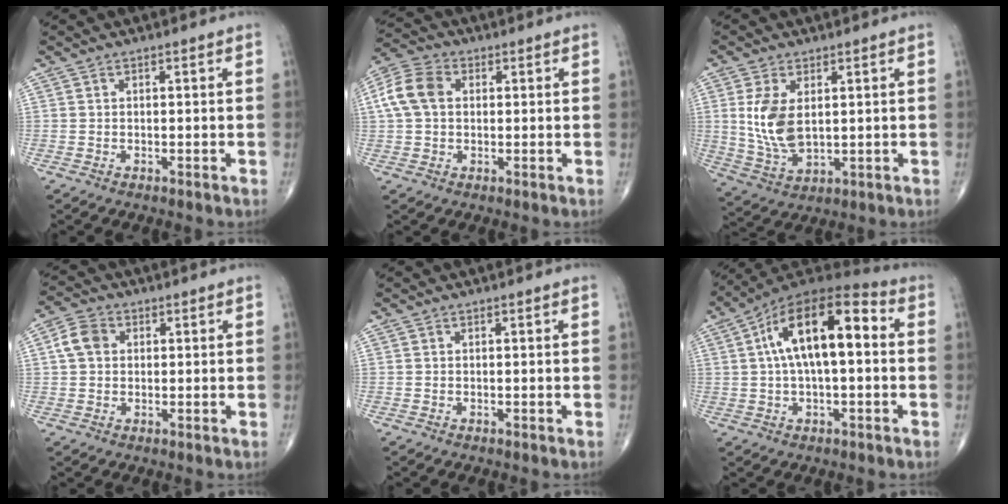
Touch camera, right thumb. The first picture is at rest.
{"total": 8.3, "force": [1.4, 6.0, 5.6], "torque": [-0.118, 0.022, 0.021]}
{"total": 9.5, "force": [1.6, 5.3, 7.7], "torque": [-0.155, -0.014, 0.044]}
{"total": 5.1, "force": [1.0, 4.0, 3.0], "torque": [-0.052, 0.010, 0.013]}
{"total": 0.0}
{"total": 16.5, "force": [2.5, 7.2, 14.6], "torque": [-0.240, 0.044, 0.032]}